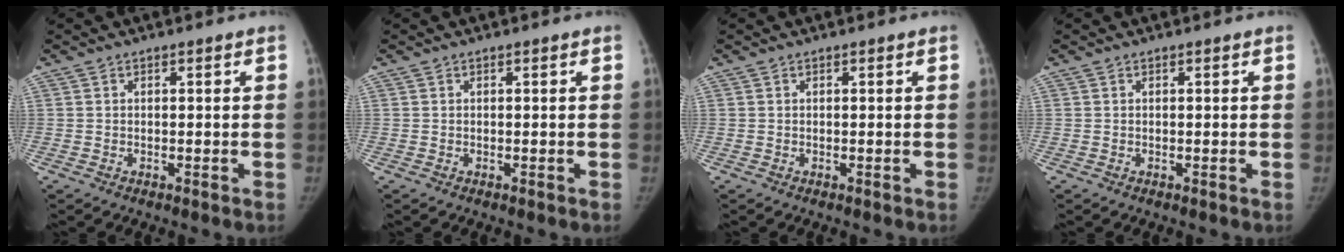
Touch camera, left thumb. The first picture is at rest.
{"total": 0.0}
{"total": 0.0}
{"total": 0.0}